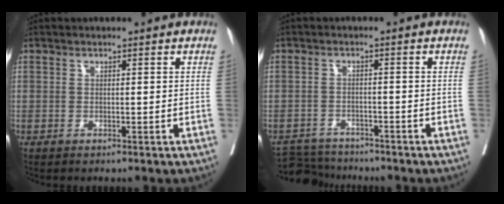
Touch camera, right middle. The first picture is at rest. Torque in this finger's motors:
{"motor_torque": [-0.40, -0.24, -0.04, -0.02]}